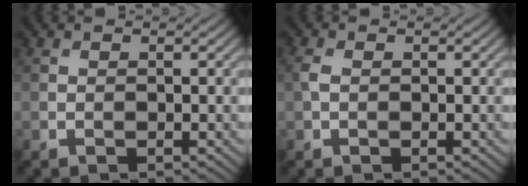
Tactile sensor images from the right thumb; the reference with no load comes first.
{"total": 1.2, "force": [0.1, 0.8, 1.0], "torque": [-0.028, 0.004, -0.002]}